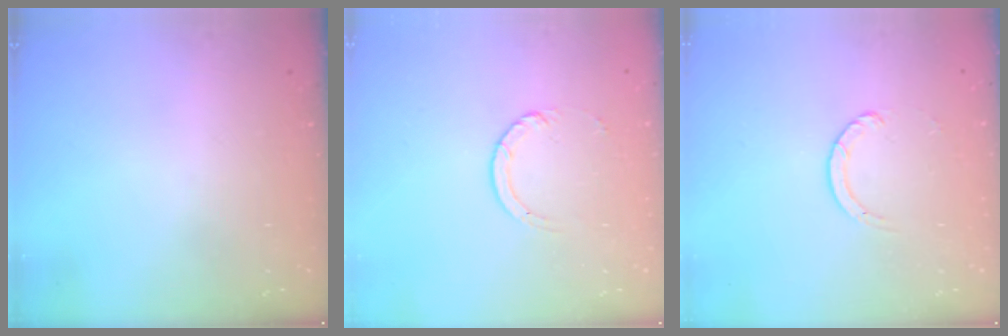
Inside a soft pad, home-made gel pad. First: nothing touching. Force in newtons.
{"total": 3.0, "press": 2.9, "slide": 0.4}
{"total": 2.7, "press": 2.7, "slide": 0.3}